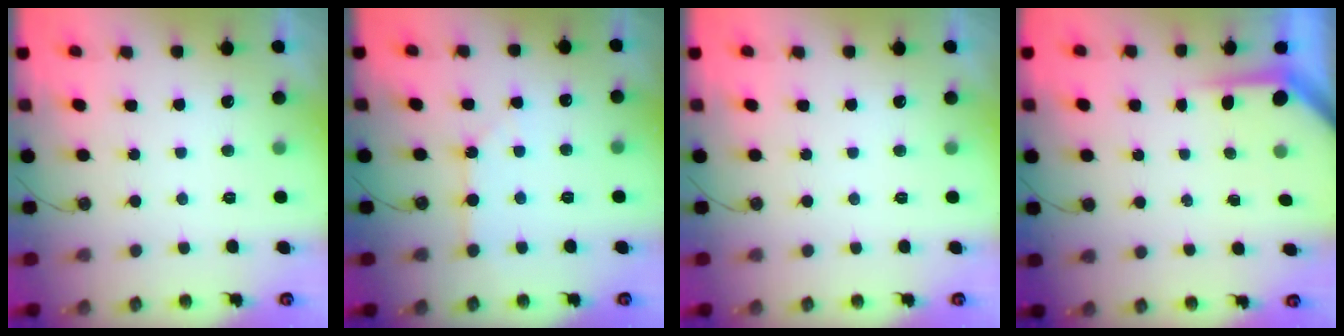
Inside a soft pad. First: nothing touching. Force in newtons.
{"total": 2.7, "press": 2.6, "slide": 0.5}
{"total": 0.0}
{"total": 3.5, "press": 3.5, "slide": 0.3}